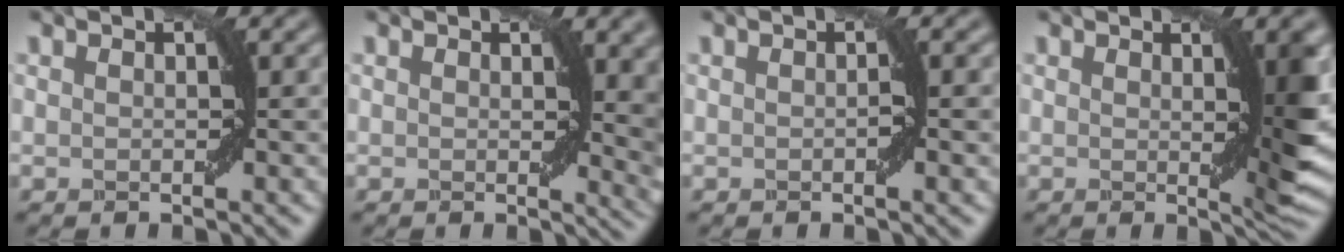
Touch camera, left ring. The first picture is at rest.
{"total": 4.8, "force": [1.2, 1.9, 4.2], "torque": [-0.040, -0.009, 0.023]}
{"total": 0.9, "force": [-0.2, -0.1, 0.8], "torque": [-0.013, 0.001, -0.002]}
{"total": 5.1, "force": [0.7, 0.9, 5.0], "torque": [-0.060, -0.008, 0.014]}